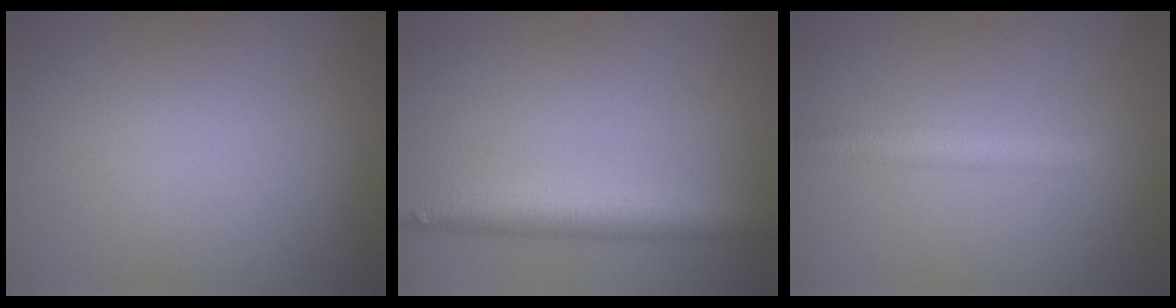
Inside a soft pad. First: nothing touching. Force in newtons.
{"total": 5.9, "press": 5.9, "slide": 0.4}
{"total": 2.9, "press": 2.9, "slide": 0.0}